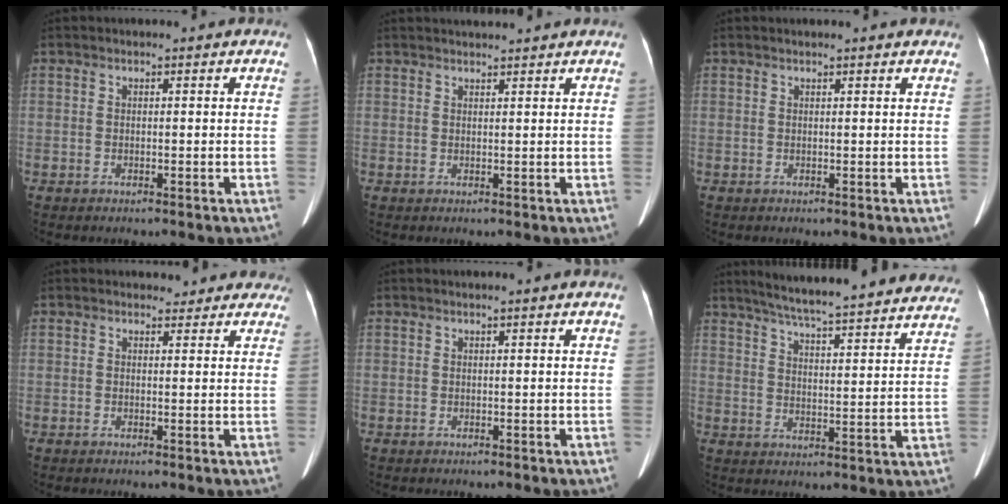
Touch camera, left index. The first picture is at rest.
{"total": 4.0, "force": [3.8, -0.4, 1.1], "torque": [-0.013, 0.023, 0.049]}
{"total": 4.7, "force": [4.3, 0.6, 2.0], "torque": [-0.022, 0.025, 0.042]}
{"total": 5.3, "force": [4.7, 2.4, 0.1], "torque": [0.024, -0.003, 0.033]}
{"total": 0.8, "force": [0.6, -0.2, 0.4], "torque": [-0.018, 0.004, 0.018]}
{"total": 30.2, "force": [27.1, 3.2, 13.0], "torque": [-0.200, -0.038, 0.336]}